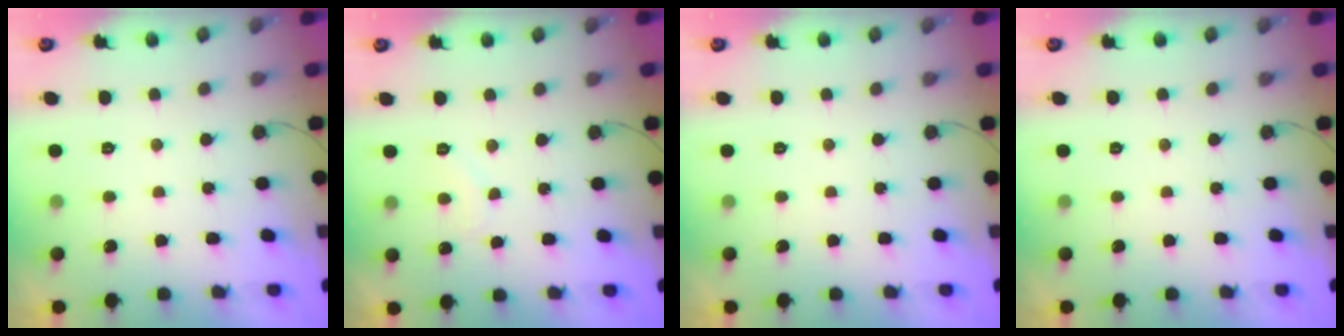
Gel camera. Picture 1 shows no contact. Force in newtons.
{"total": 5.6, "press": 5.6, "slide": 0.5}
{"total": 0.0}
{"total": 0.0}